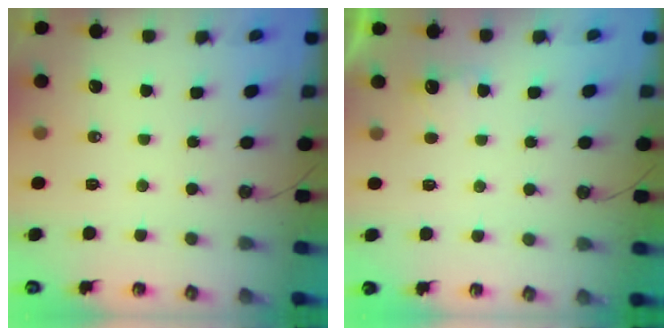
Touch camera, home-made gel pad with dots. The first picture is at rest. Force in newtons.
{"total": 2.6, "press": 2.5, "slide": 0.8}